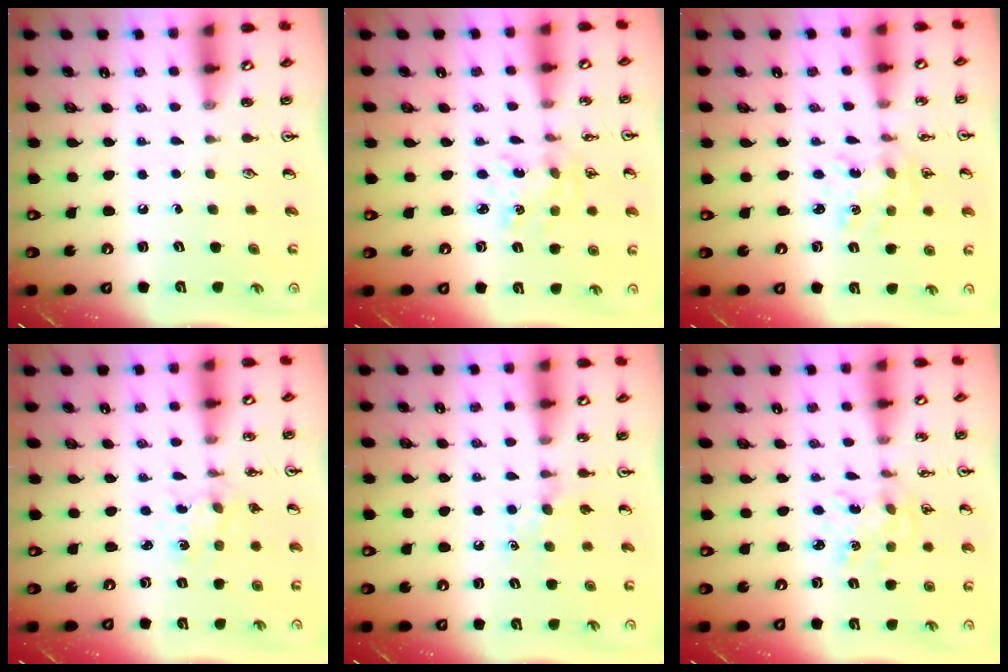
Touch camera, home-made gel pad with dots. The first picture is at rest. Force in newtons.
{"total": 2.1, "press": 2.1, "slide": 0.1}
{"total": 1.4, "press": 1.4, "slide": 0.2}
{"total": 0.7, "press": 0.7, "slide": 0.1}
{"total": 5.5, "press": 5.5, "slide": 0.8}
{"total": 2.1, "press": 2.1, "slide": 0.2}